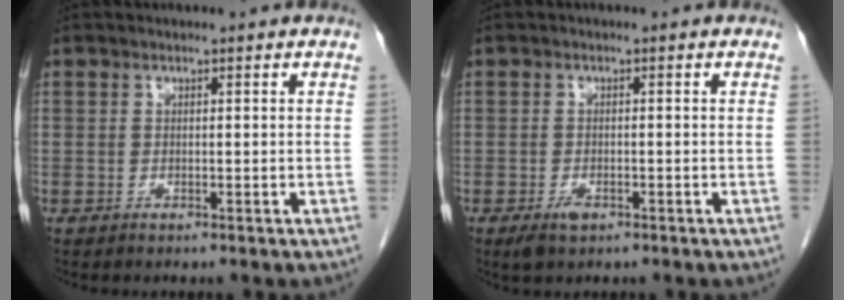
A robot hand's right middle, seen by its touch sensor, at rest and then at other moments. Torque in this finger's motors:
{"motor_torque": [0.59, -0.38, 0.00, 0.01]}